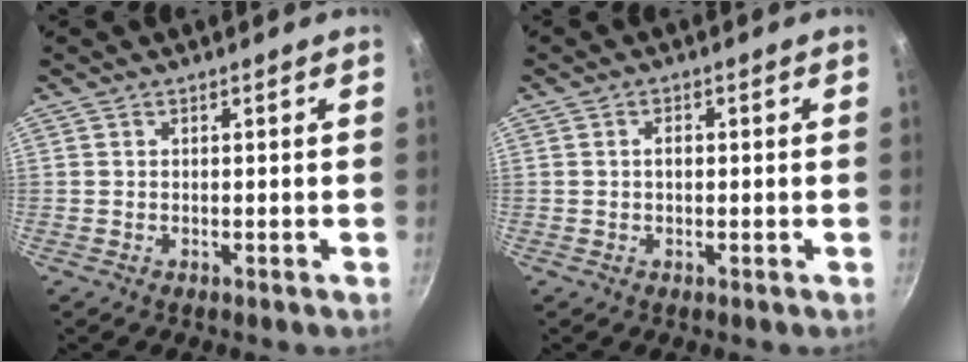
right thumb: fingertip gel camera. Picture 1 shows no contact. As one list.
[{"total": 1.5, "force": [0.0, 1.0, 1.2], "torque": [-0.016, 0.004, -0.001]}]